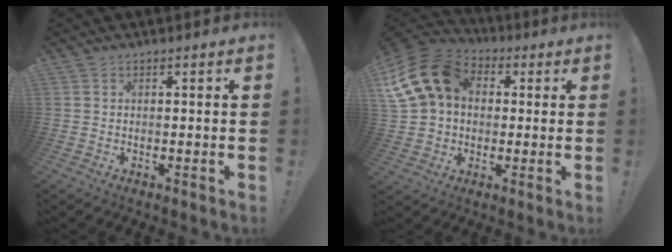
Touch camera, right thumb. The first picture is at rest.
{"total": 18.1, "force": [4.6, 13.6, 11.0], "torque": [-0.203, -0.004, 0.086]}